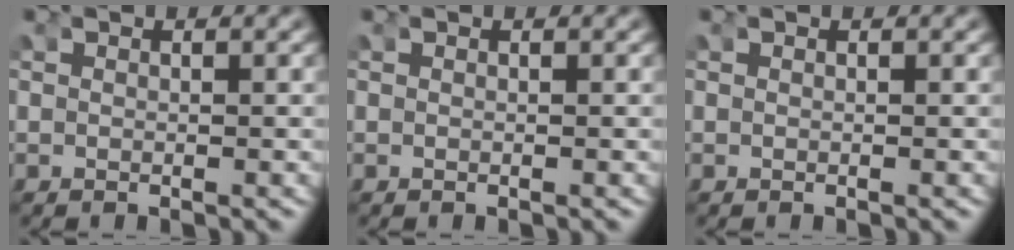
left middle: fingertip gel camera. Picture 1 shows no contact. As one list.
[{"total": 0.0}, {"total": 0.0}]